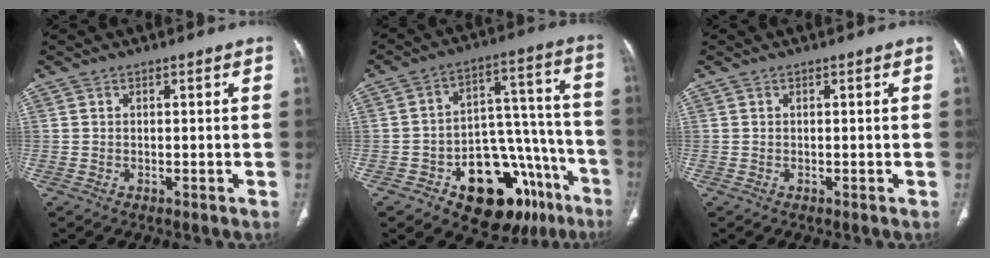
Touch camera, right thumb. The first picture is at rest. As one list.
[{"total": 22.4, "force": [-11.7, 12.5, 14.4], "torque": [-0.128, 0.104, -0.159]}, {"total": 0.0}]